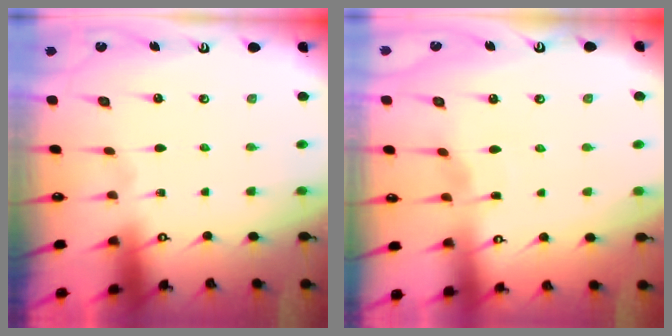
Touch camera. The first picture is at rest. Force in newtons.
{"total": 3.4, "press": 3.3, "slide": 0.4}